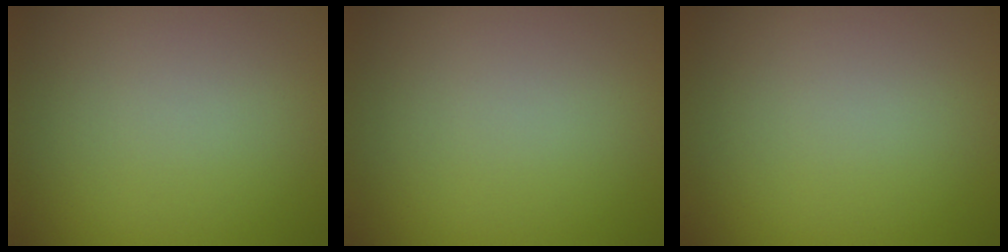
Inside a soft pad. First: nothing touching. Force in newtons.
{"total": 0.0}
{"total": 0.0}